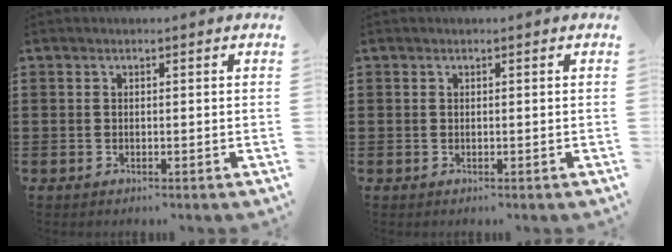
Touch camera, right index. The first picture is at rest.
{"total": 0.0}